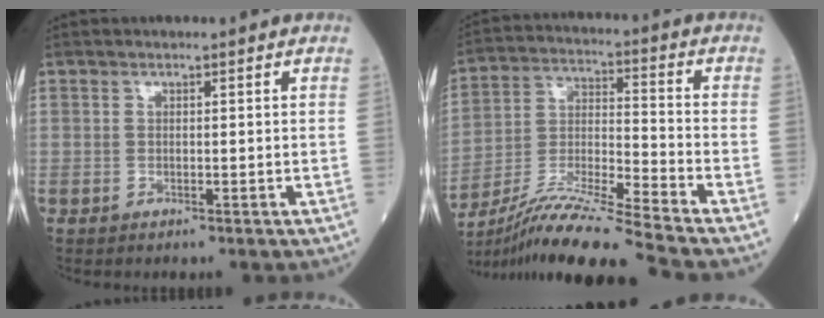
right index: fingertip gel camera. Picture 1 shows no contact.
{"total": 16.1, "force": [-13.7, -1.9, 8.3], "torque": [-0.167, -0.017, -0.251]}